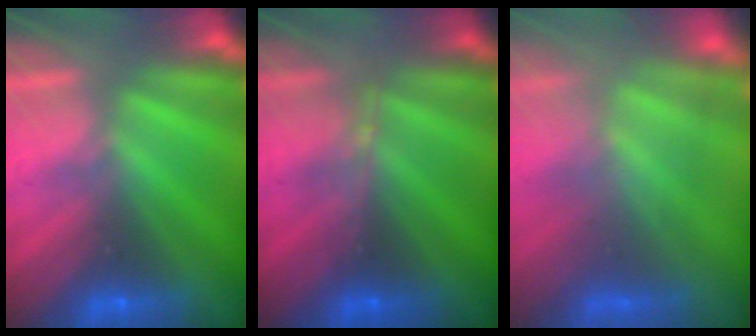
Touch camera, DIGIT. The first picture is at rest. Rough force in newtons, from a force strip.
{"total": 2.9}
{"total": 4.1}